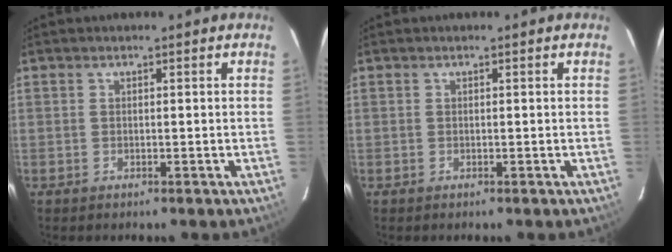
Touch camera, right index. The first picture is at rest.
{"total": 0.0}